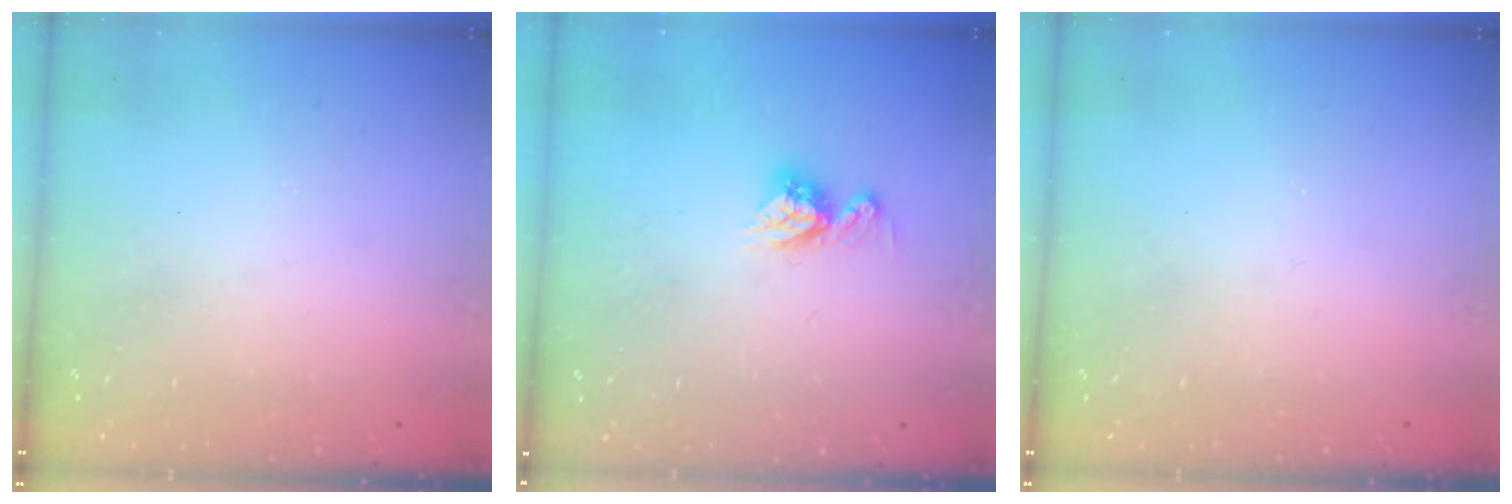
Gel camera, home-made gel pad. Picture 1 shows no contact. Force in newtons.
{"total": 8.4, "press": 8.4, "slide": 0.7}
{"total": 0.0}